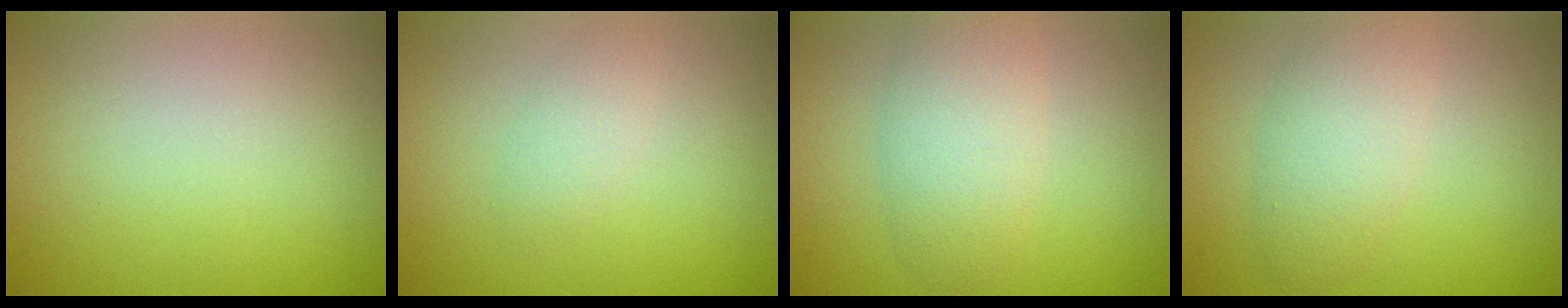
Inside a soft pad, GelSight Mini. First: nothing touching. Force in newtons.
{"total": 1.5, "press": 1.5, "slide": 0.0}
{"total": 2.7, "press": 2.7, "slide": 0.3}
{"total": 3.7, "press": 3.7, "slide": 0.2}